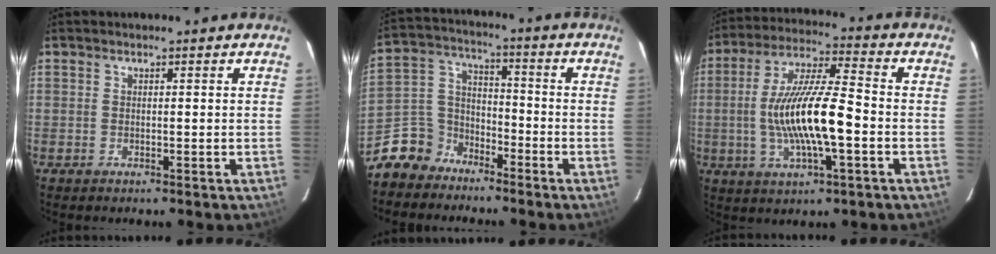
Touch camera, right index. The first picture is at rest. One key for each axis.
{"total": 8.8, "fx": -6.5, "fy": 5.9, "fz": 0.9, "tx": -0.039, "ty": 0.048, "tz": -0.133}
{"total": 15.5, "fx": -2.7, "fy": 3.0, "fz": 15.0, "tx": -0.290, "ty": 0.001, "tz": -0.050}